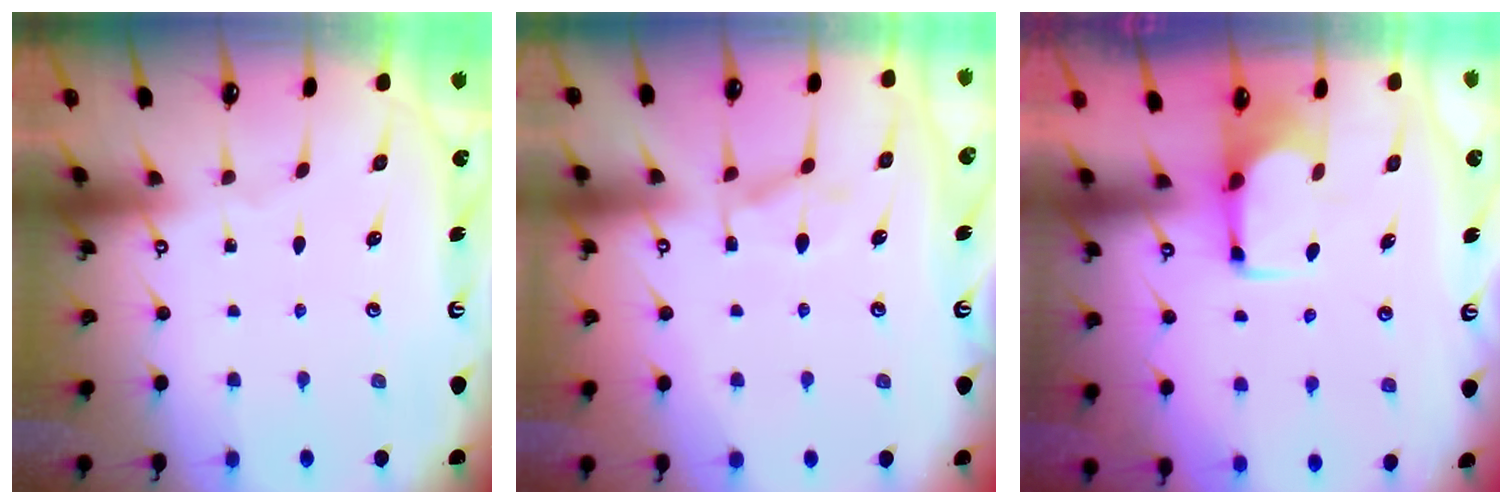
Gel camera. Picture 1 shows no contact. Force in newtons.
{"total": 1.7, "press": 0.9, "slide": 1.5}
{"total": 1.6, "press": 1.5, "slide": 0.6}